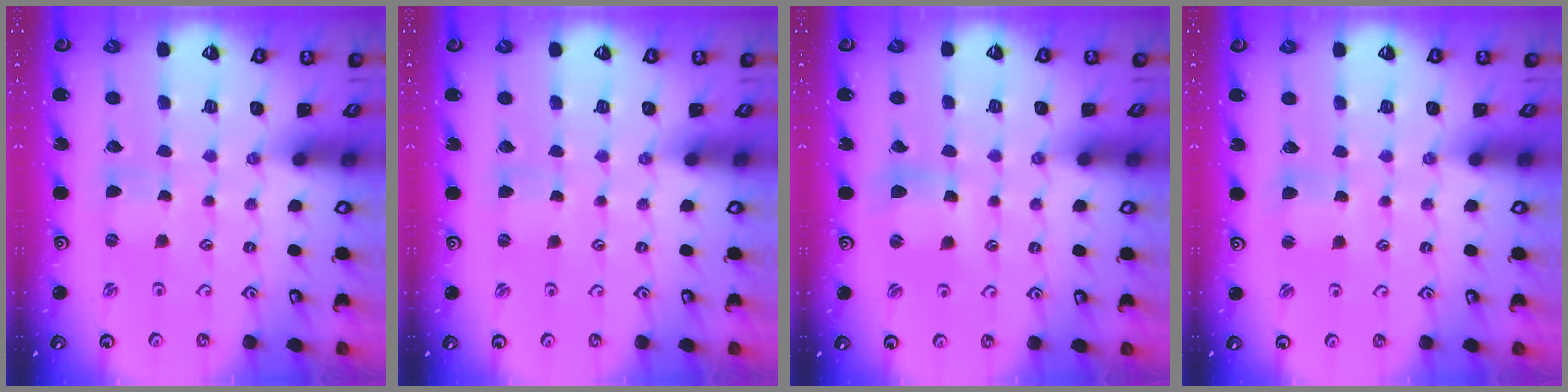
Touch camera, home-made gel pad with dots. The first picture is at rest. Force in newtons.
{"total": 0.9, "press": 0.9, "slide": 0.0}
{"total": 6.7, "press": 6.6, "slide": 1.1}
{"total": 2.5, "press": 2.5, "slide": 0.3}